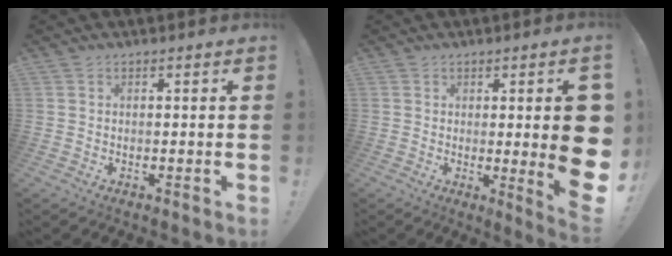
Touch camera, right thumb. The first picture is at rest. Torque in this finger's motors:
{"motor_torque": [1.09, 2.80, 1.05, -0.59, 0.27]}